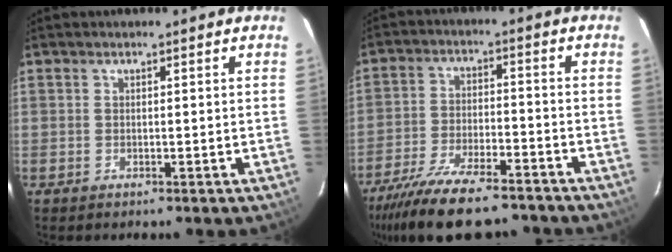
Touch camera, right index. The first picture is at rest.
{"total": 17.8, "force": [-14.8, 4.8, 8.6], "torque": [-0.180, -0.027, -0.238]}